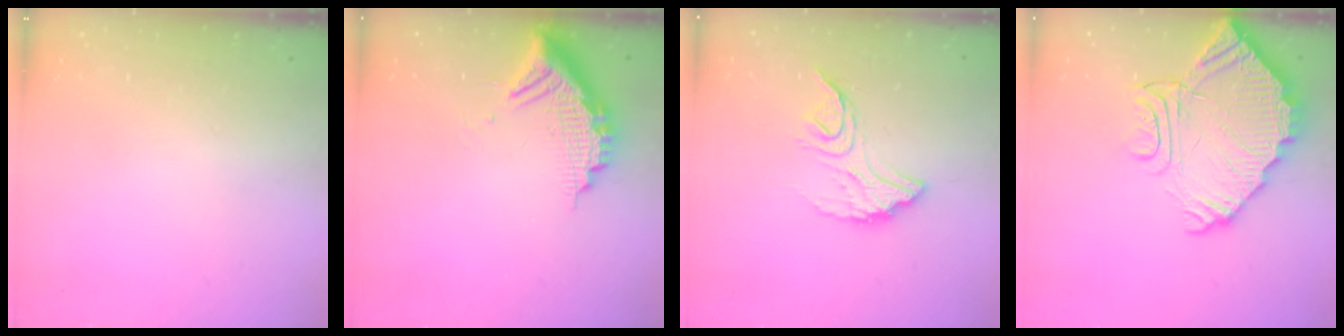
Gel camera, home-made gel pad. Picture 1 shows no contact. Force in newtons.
{"total": 11.5, "press": 11.4, "slide": 1.1}
{"total": 12.4, "press": 12.4, "slide": 0.7}
{"total": 17.2, "press": 17.1, "slide": 1.7}